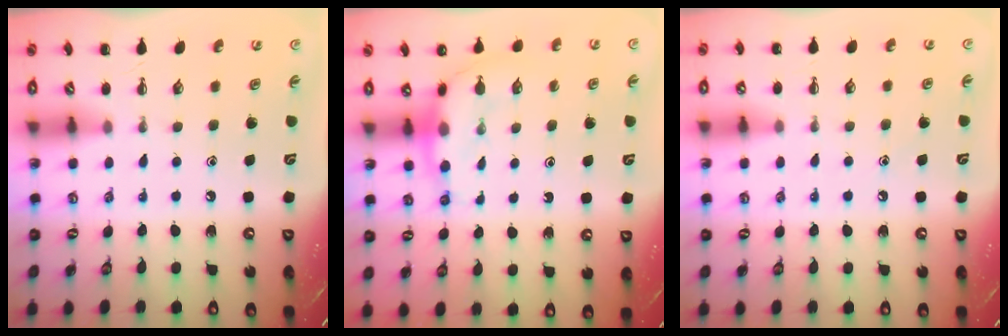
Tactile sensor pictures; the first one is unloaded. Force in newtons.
{"total": 7.4, "press": 7.3, "slide": 0.8}
{"total": 6.8, "press": 6.6, "slide": 1.8}